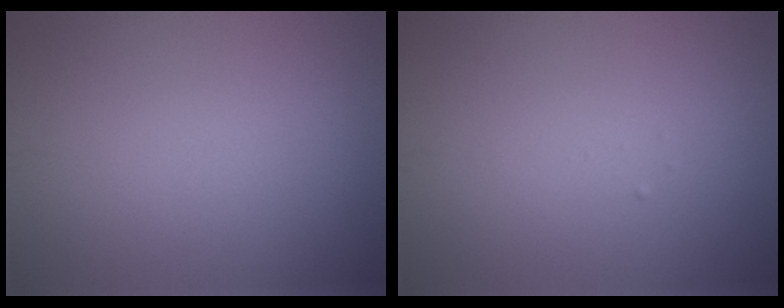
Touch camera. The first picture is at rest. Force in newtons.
{"total": 0.0}